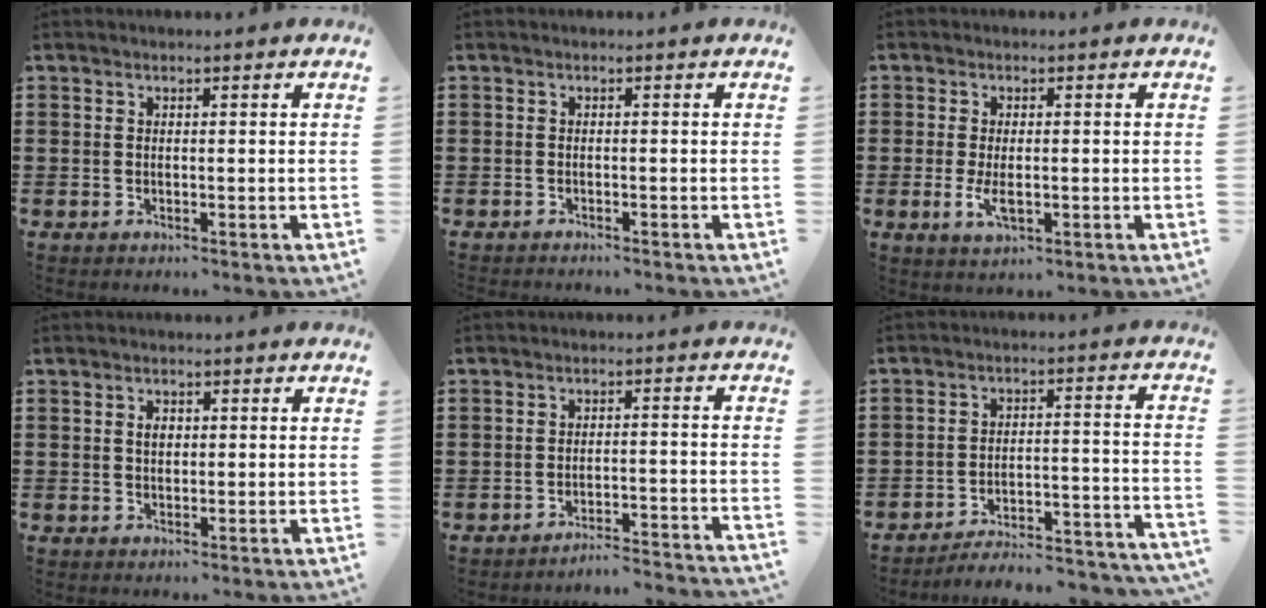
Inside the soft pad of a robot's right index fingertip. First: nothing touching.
{"total": 0.7, "force": [-0.7, 0.0, 0.1], "torque": [-0.003, -0.001, -0.015]}
{"total": 3.3, "force": [-0.5, 1.4, 2.9], "torque": [-0.067, -0.006, -0.011]}
{"total": 1.8, "force": [0.4, 1.1, 1.4], "torque": [-0.029, 0.007, 0.006]}
{"total": 3.5, "force": [-3.5, -0.1, 0.6], "torque": [-0.015, -0.002, -0.073]}
{"total": 4.6, "force": [-4.3, 0.2, 1.5], "torque": [-0.028, -0.007, -0.091]}